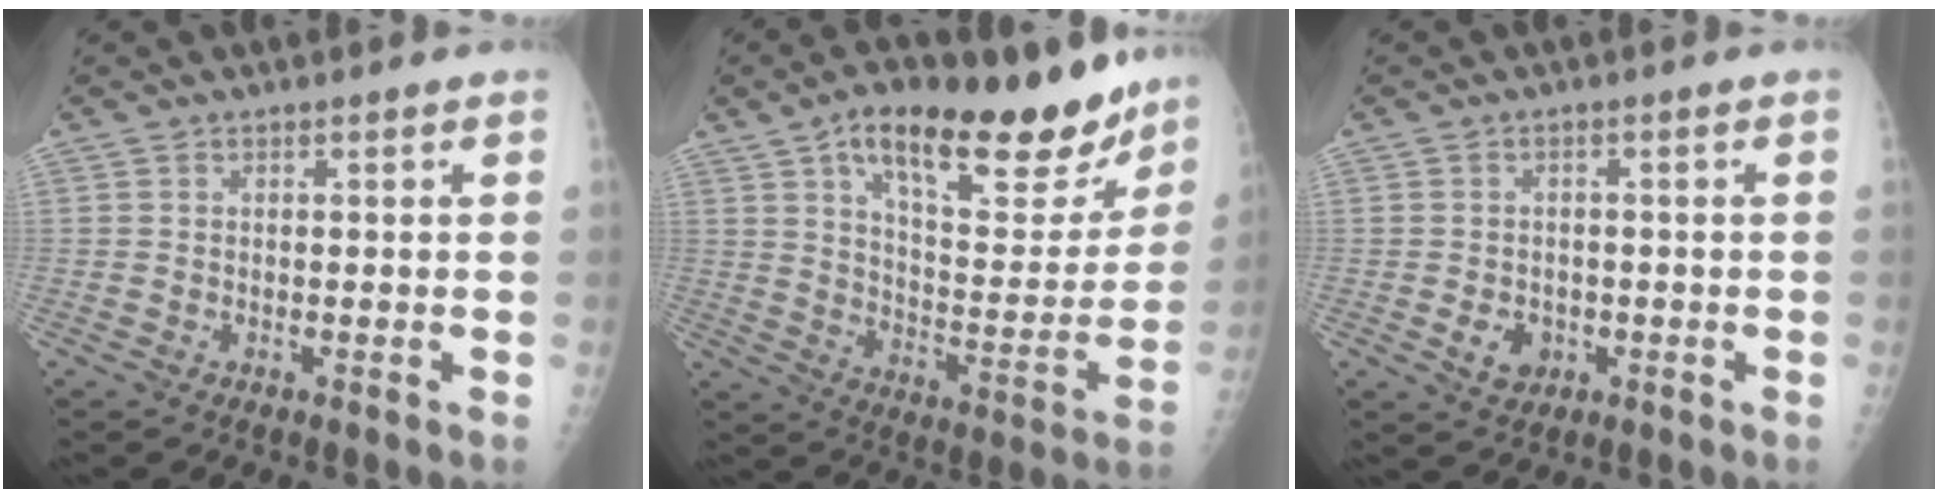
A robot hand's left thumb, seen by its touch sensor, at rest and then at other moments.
{"total": 25.5, "force": [16.5, 9.8, 16.8], "torque": [-0.201, -0.054, 0.251]}
{"total": 3.7, "force": [-1.0, 3.0, 1.9], "torque": [-0.019, 0.003, -0.006]}